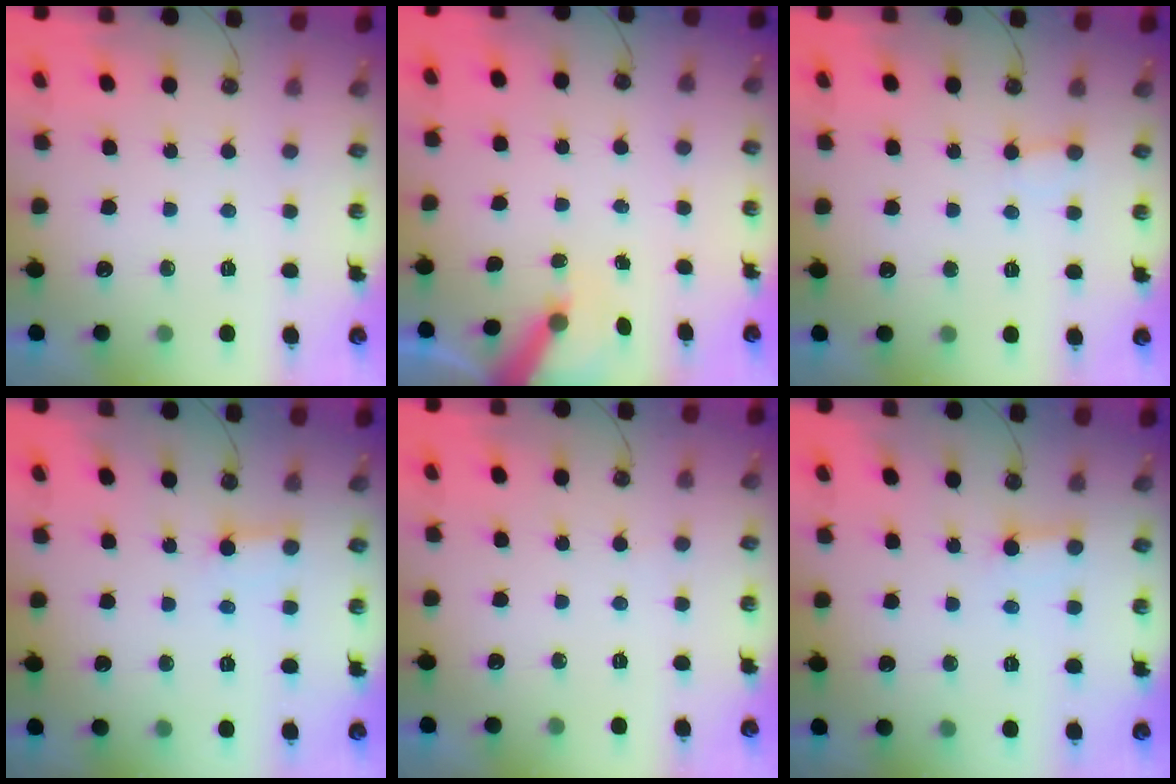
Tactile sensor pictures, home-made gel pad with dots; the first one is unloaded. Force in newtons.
{"total": 6.1, "press": 6.1, "slide": 0.7}
{"total": 2.8, "press": 2.8, "slide": 0.3}
{"total": 2.6, "press": 2.6, "slide": 0.3}
{"total": 3.5, "press": 3.4, "slide": 0.3}
{"total": 2.6, "press": 2.6, "slide": 0.3}